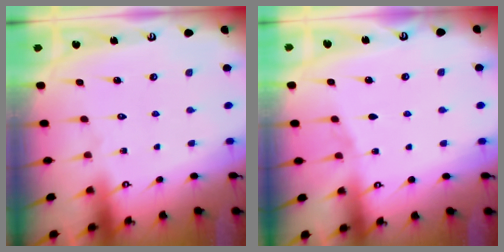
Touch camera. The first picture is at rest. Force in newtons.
{"total": 2.8, "press": 2.7, "slide": 0.3}